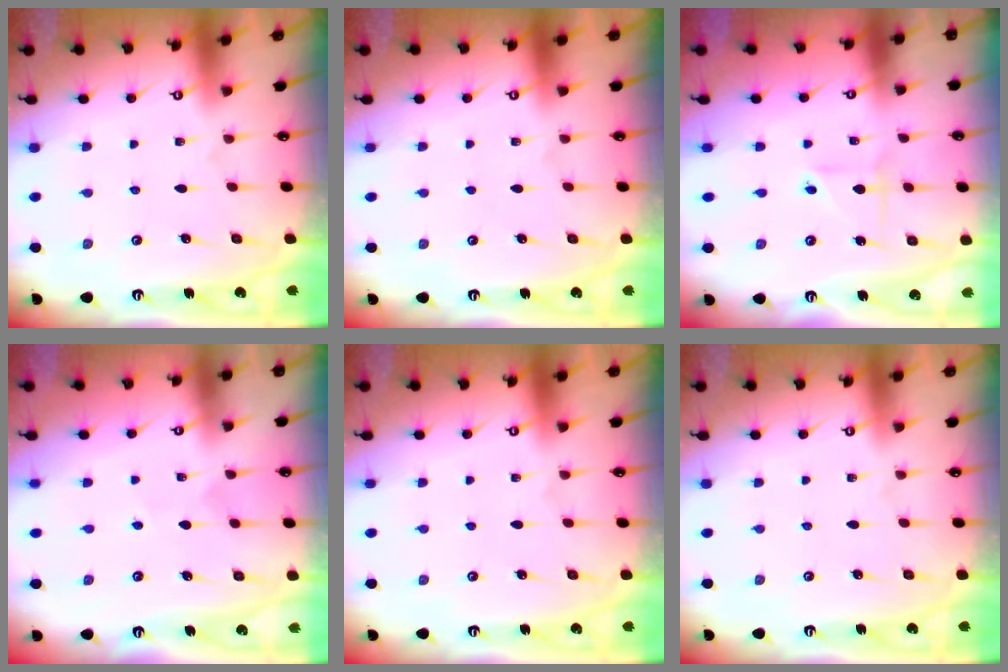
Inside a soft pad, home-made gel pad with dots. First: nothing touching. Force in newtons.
{"total": 0.0}
{"total": 2.1, "press": 2.1, "slide": 0.6}
{"total": 2.8, "press": 2.6, "slide": 1.0}
{"total": 0.0}
{"total": 0.0}